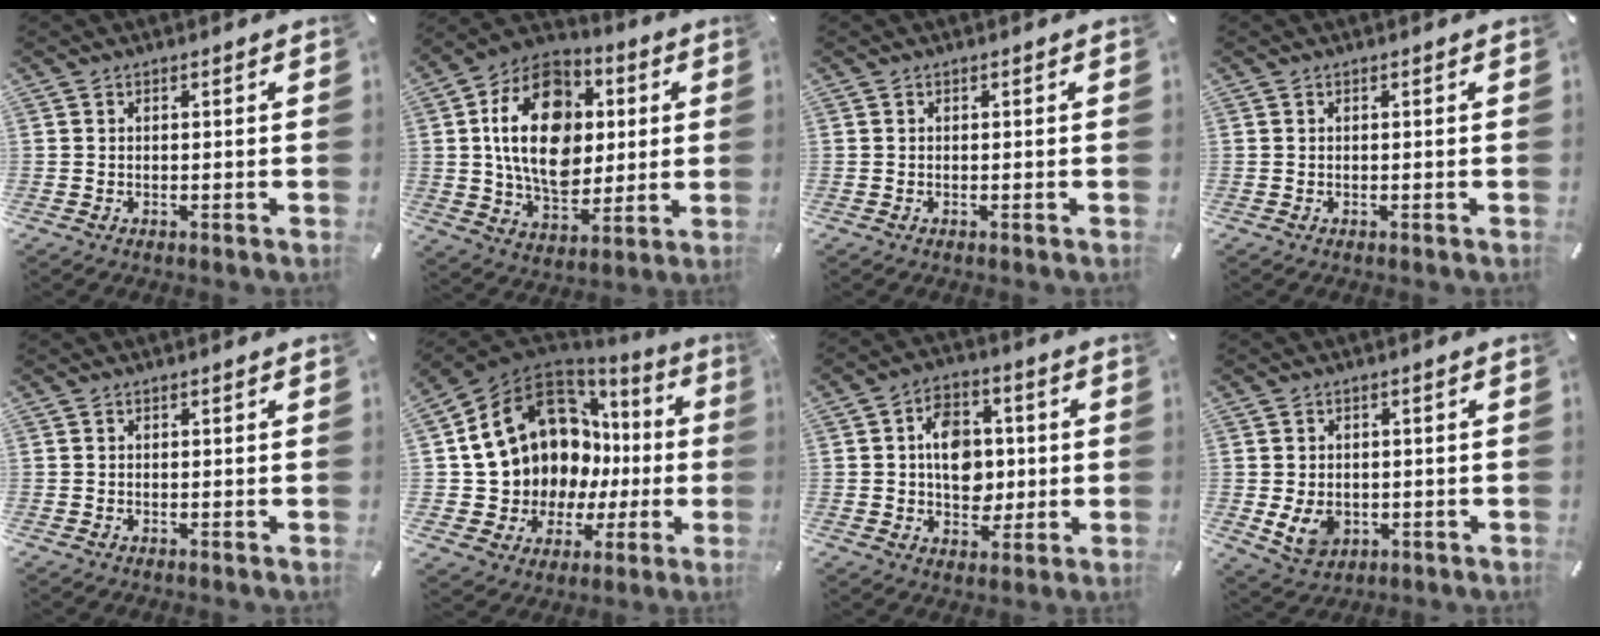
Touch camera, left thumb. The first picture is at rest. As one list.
[{"total": 21.0, "force": [3.0, 15.3, 14.1], "torque": [-0.263, 0.002, 0.052]}, {"total": 0.0}, {"total": 0.0}, {"total": 0.0}, {"total": 18.3, "force": [6.3, 14.3, 9.4], "torque": [-0.170, -0.060, 0.148]}, {"total": 10.8, "force": [0.1, 8.6, 6.5], "torque": [-0.088, 0.014, 0.007]}, {"total": 6.3, "force": [-0.7, 5.2, 3.5], "torque": [-0.073, -0.002, -0.013]}]